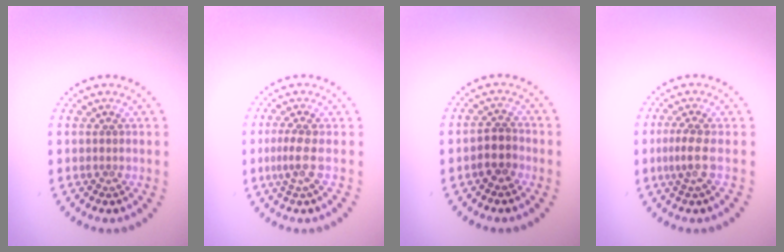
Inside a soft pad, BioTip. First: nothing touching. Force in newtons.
{"total": 1.8, "press": 1.3, "slide": 1.2}
{"total": 2.1, "press": 1.9, "slide": 1.0}
{"total": 2.0, "press": 1.4, "slide": 1.4}